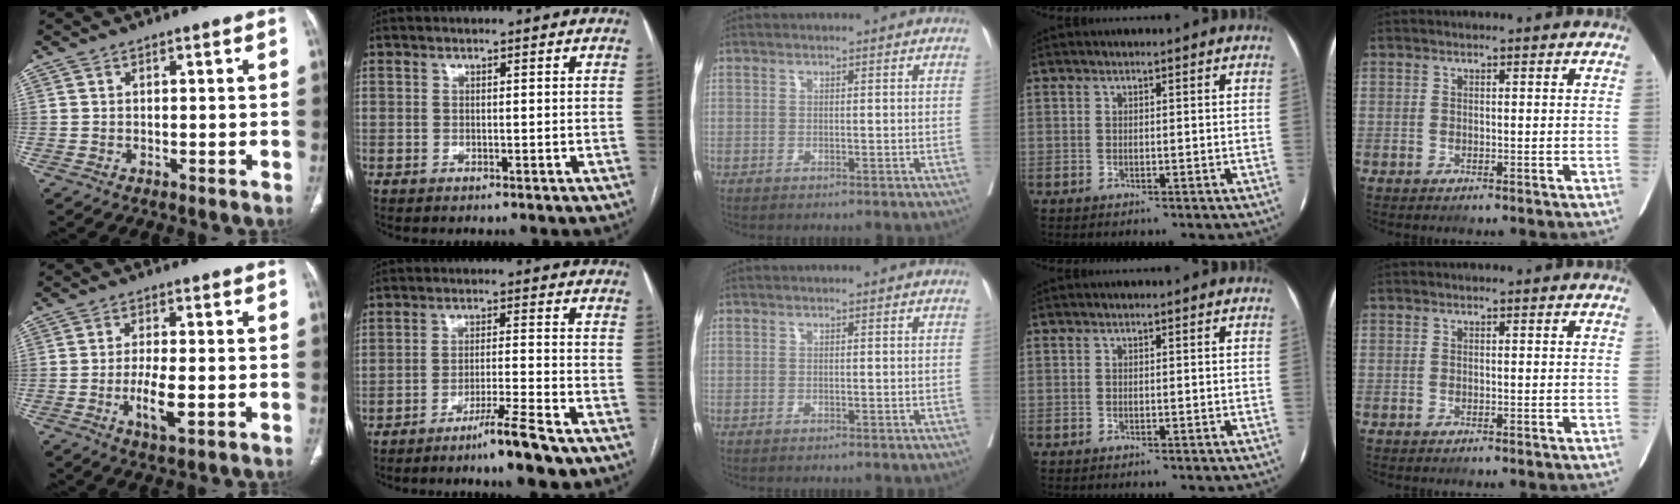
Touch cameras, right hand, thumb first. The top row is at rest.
{"thumb": {"total": 6.2, "force": [-1.5, 1.9, 5.7], "torque": [-0.109, -0.010, -0.026]}, "index": {"total": 7.3, "force": [-5.1, -0.5, 5.2], "torque": [-0.084, -0.016, -0.089]}}